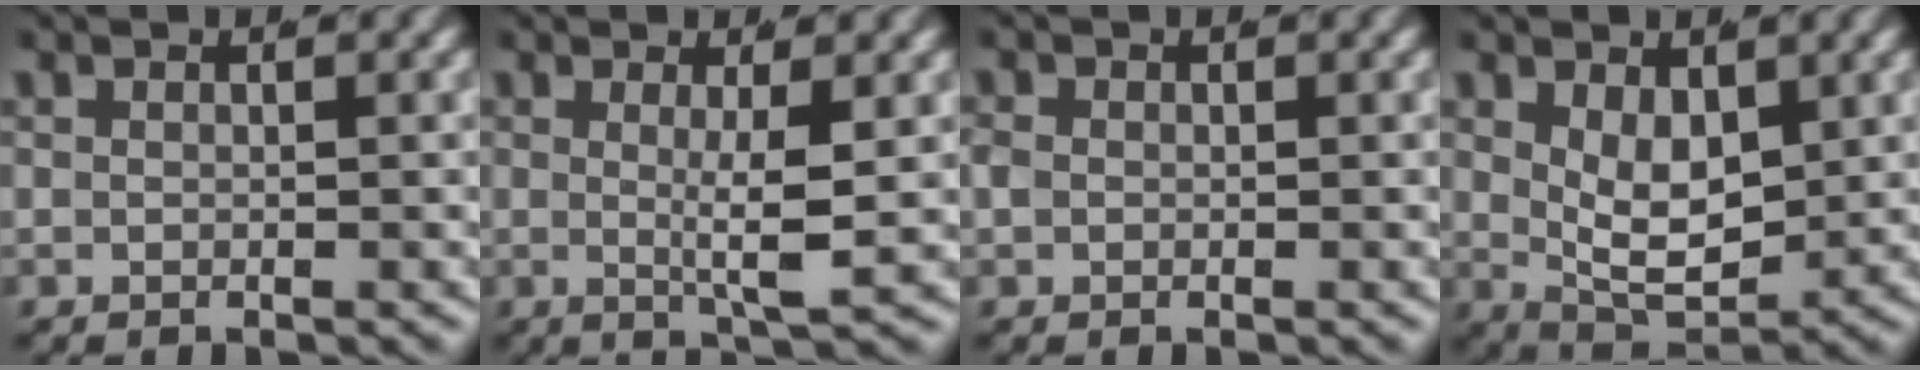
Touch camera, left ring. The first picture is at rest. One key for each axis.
{"total": 3.3, "fx": 0.2, "fy": 0.0, "fz": 3.3, "tx": -0.057, "ty": -0.016, "tz": 0.009}
{"total": 1.1, "fx": -0.2, "fy": 1.0, "fz": 0.5, "tx": -0.022, "ty": -0.006, "tz": 0.002}
{"total": 6.0, "fx": 0.4, "fy": 3.9, "fz": 4.5, "tx": -0.079, "ty": -0.027, "tz": 0.019}